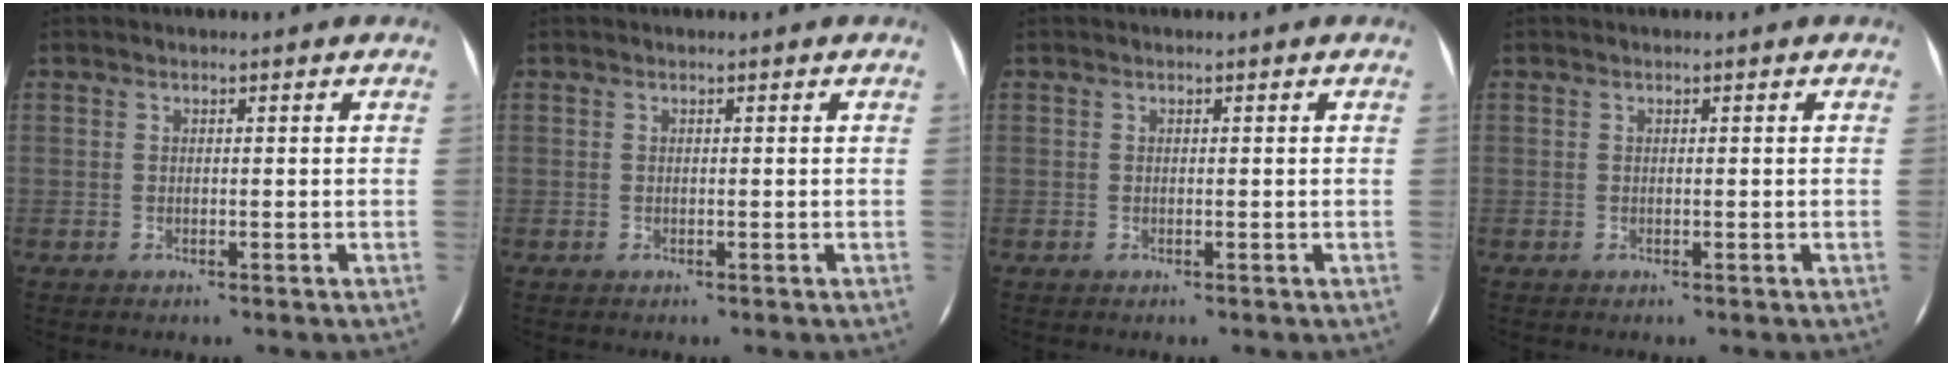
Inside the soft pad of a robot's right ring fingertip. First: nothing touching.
{"total": 0.0}
{"total": 0.0}
{"total": 0.0}